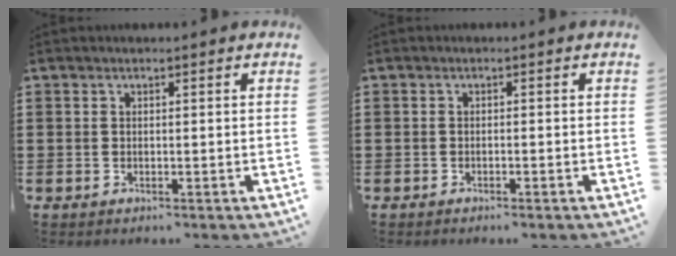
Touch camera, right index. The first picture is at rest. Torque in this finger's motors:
{"motor_torque": [0.17, -0.10, 0.00, -0.02]}